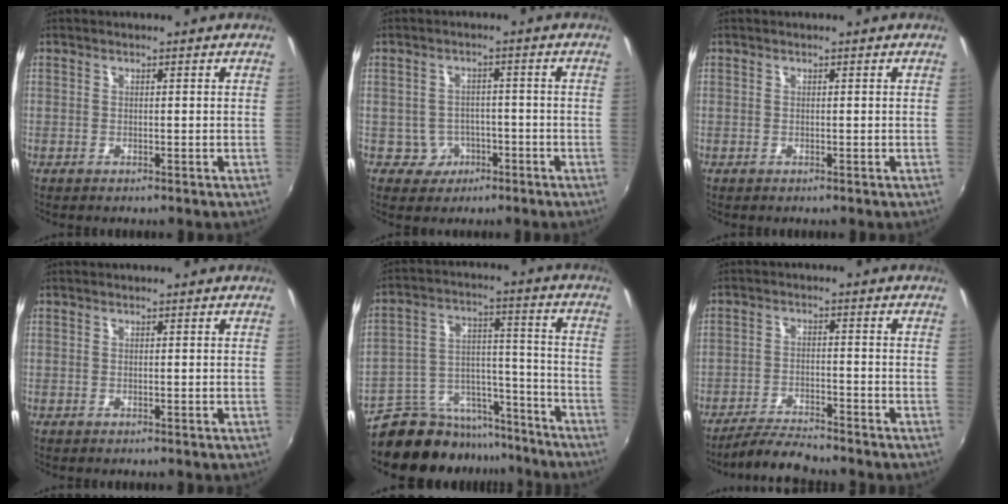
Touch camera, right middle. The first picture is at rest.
{"total": 4.2, "force": [-2.0, 3.7, 0.4], "torque": [-0.018, 0.012, -0.024]}
{"total": 0.0}
{"total": 0.0}
{"total": 15.3, "force": [-13.6, 6.3, 3.3], "torque": [-0.066, 0.043, -0.206]}
{"total": 6.8, "force": [-6.4, 0.4, 2.3], "torque": [-0.065, -0.007, -0.115]}